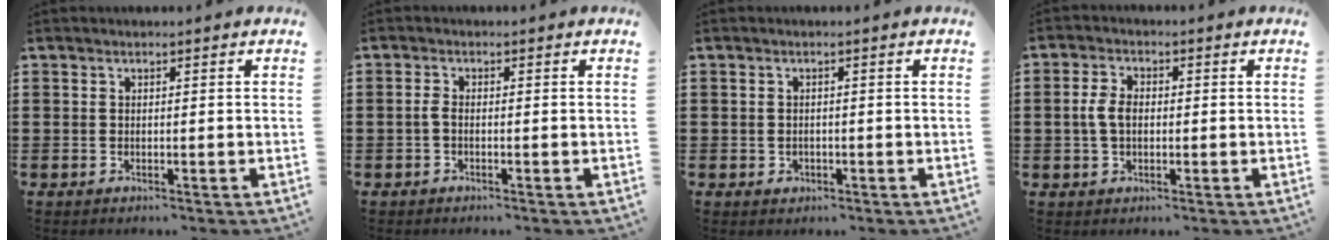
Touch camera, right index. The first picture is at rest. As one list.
[{"total": 1.5, "force": [-0.5, 0.5, 1.3], "torque": [-0.041, -0.007, -0.014]}, {"total": 0.9, "force": [-0.4, 0.8, 0.4], "torque": [-0.011, 0.001, -0.008]}, {"total": 4.0, "force": [0.0, 2.4, 3.2], "torque": [-0.087, 0.000, -0.009]}]